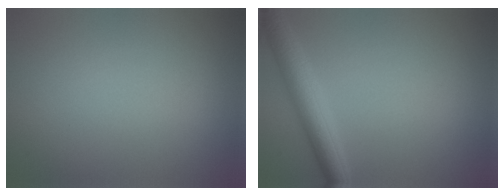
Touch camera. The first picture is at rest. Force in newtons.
{"total": 3.9, "press": 3.9, "slide": 0.2}